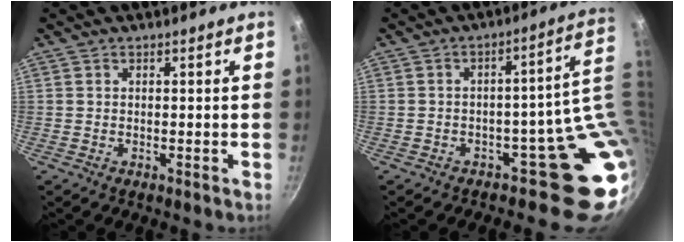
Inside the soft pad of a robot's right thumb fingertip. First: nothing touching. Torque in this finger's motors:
{"motor_torque": [3.31, 1.65, 2.00, -0.77, 0.30]}